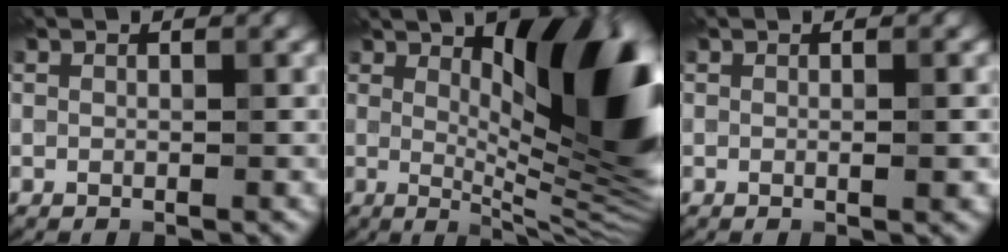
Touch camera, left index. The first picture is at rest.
{"total": 15.4, "force": [4.2, 4.9, 14.0], "torque": [-0.180, 0.003, 0.064]}
{"total": 1.2, "force": [-0.1, 0.2, 1.2], "torque": [-0.014, 0.000, -0.002]}